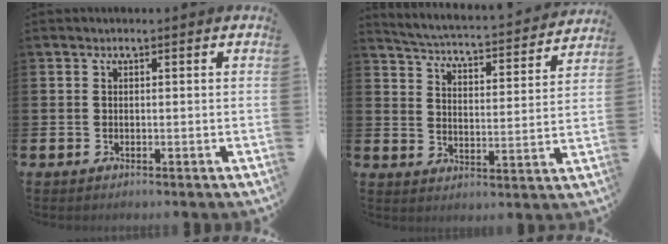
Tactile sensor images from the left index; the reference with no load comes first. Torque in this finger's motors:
{"motor_torque": [0.73, -0.85, 0.26, 0.02]}